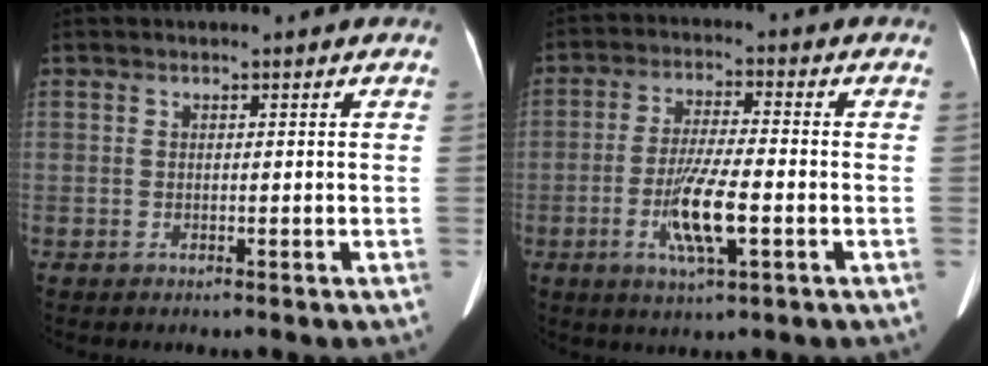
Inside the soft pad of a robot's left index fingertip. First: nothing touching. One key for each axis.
{"total": 8.4, "fx": -2.6, "fy": 1.1, "fz": 7.9, "tx": -0.156, "ty": -0.009, "tz": -0.048}